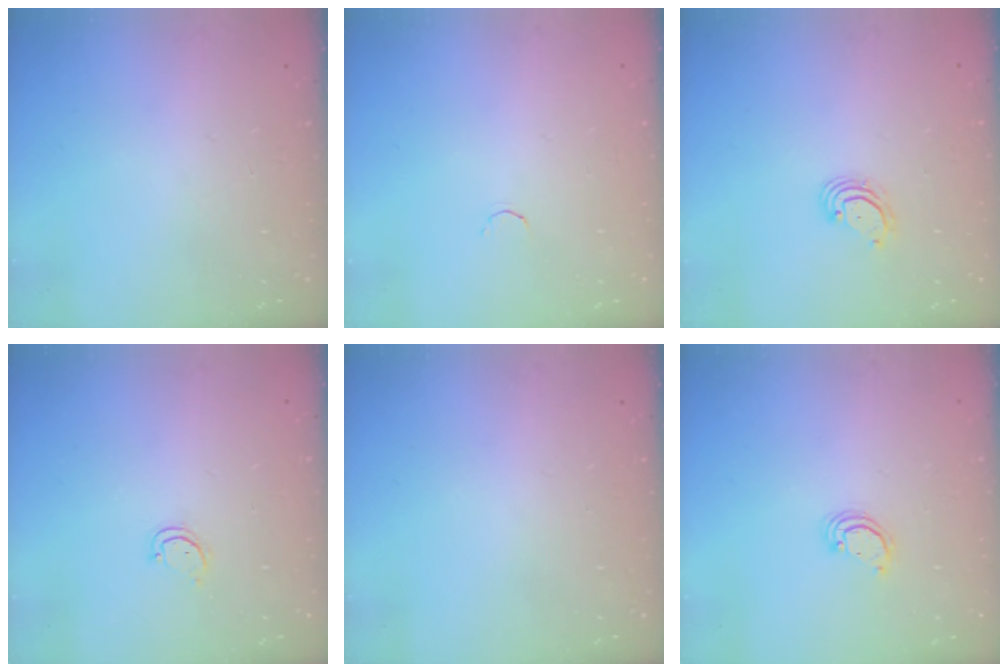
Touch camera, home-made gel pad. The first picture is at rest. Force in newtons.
{"total": 1.8, "press": 1.7, "slide": 0.4}
{"total": 3.0, "press": 3.0, "slide": 0.2}
{"total": 2.7, "press": 2.6, "slide": 0.3}
{"total": 0.0}
{"total": 2.1, "press": 2.1, "slide": 0.1}